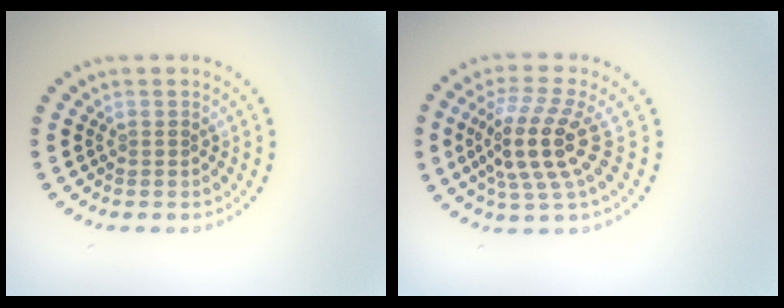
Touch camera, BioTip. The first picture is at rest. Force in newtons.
{"total": 4.8, "press": 3.9, "slide": 2.8}